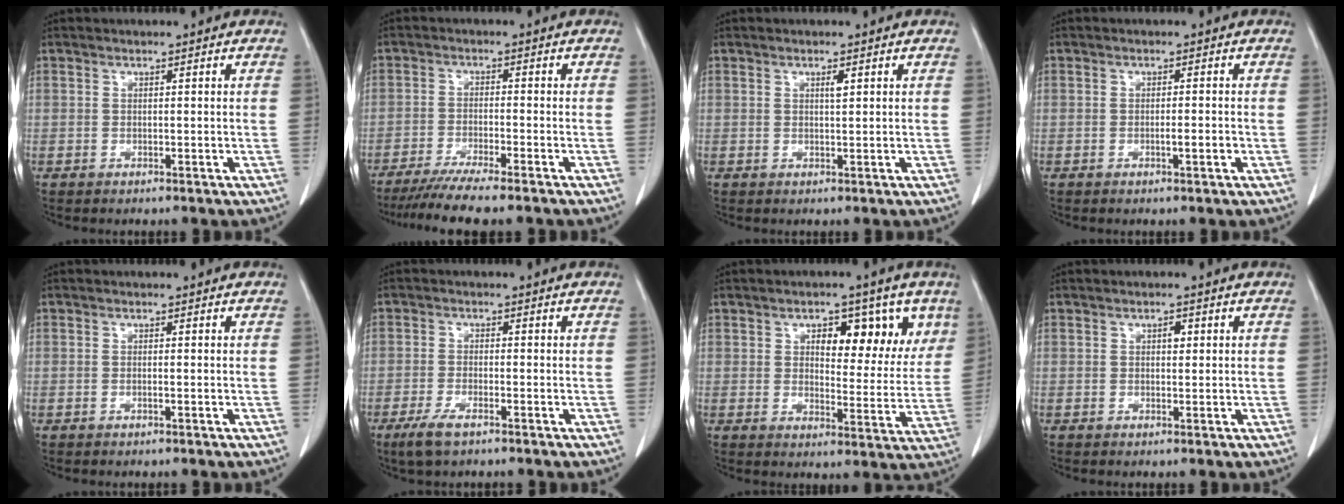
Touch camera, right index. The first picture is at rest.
{"total": 8.7, "force": [-7.3, -0.3, 4.7], "torque": [-0.067, -0.024, -0.117]}
{"total": 1.1, "force": [0.5, 0.1, 0.9], "torque": [-0.019, -0.001, 0.007]}
{"total": 1.6, "force": [-0.5, 0.2, 1.6], "torque": [-0.025, 0.001, -0.006]}
{"total": 0.0}
{"total": 4.1, "force": [-2.6, 0.9, 3.0], "torque": [-0.071, -0.008, -0.045]}
{"total": 9.7, "force": [4.7, 4.6, 7.1], "torque": [-0.080, 0.010, 0.066]}
{"total": 1.3, "force": [0.4, 0.7, 1.0], "torque": [-0.014, 0.001, 0.005]}